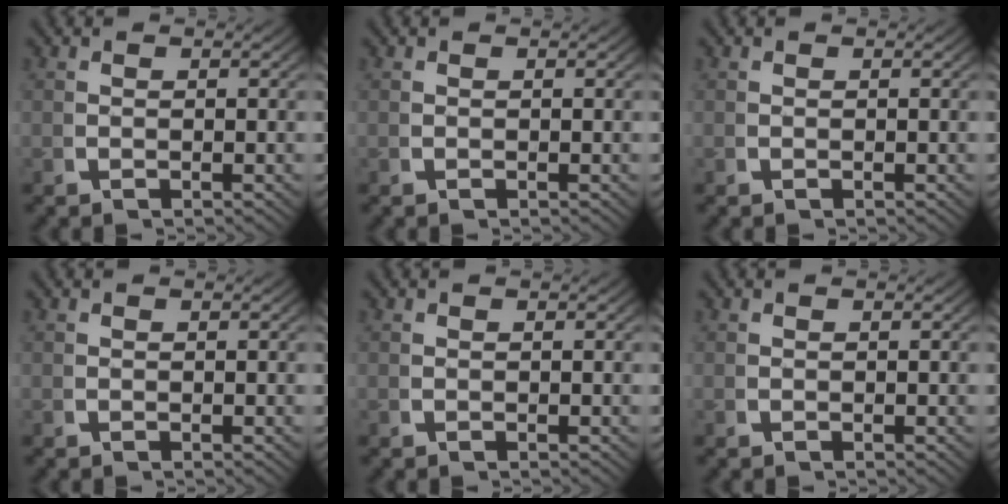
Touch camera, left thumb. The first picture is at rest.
{"total": 0.0}
{"total": 0.0}
{"total": 0.0}
{"total": 0.0}
{"total": 0.0}